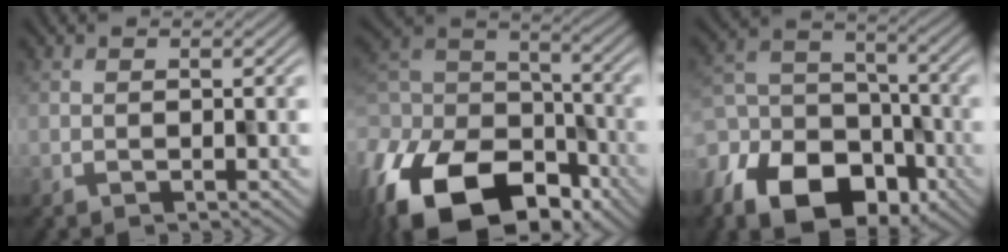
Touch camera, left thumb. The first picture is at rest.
{"total": 17.8, "force": [-10.0, 11.0, 9.8], "torque": [-0.249, -0.042, -0.155]}
{"total": 14.1, "force": [-8.2, 8.8, 7.4], "torque": [-0.175, -0.036, -0.140]}